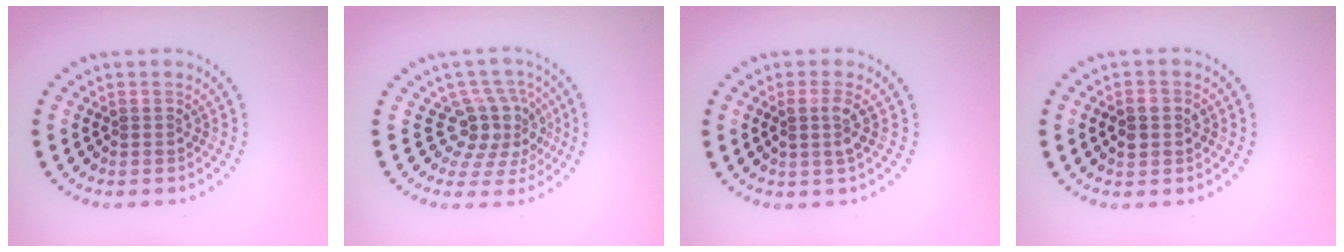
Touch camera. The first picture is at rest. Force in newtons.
{"total": 4.1, "press": 3.0, "slide": 2.8}
{"total": 1.8, "press": 1.5, "slide": 1.1}
{"total": 2.8, "press": 2.8, "slide": 0.1}